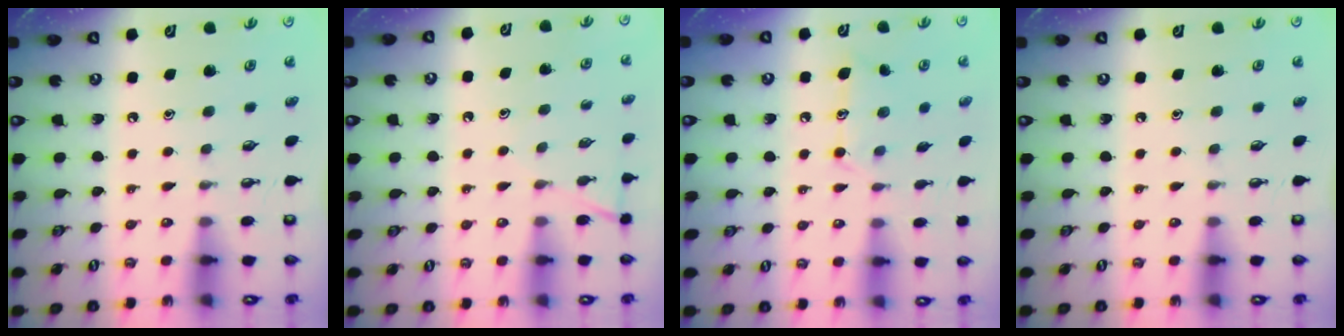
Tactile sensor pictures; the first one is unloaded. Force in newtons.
{"total": 6.4, "press": 6.4, "slide": 0.3}
{"total": 11.1, "press": 11.1, "slide": 0.2}
{"total": 0.0}